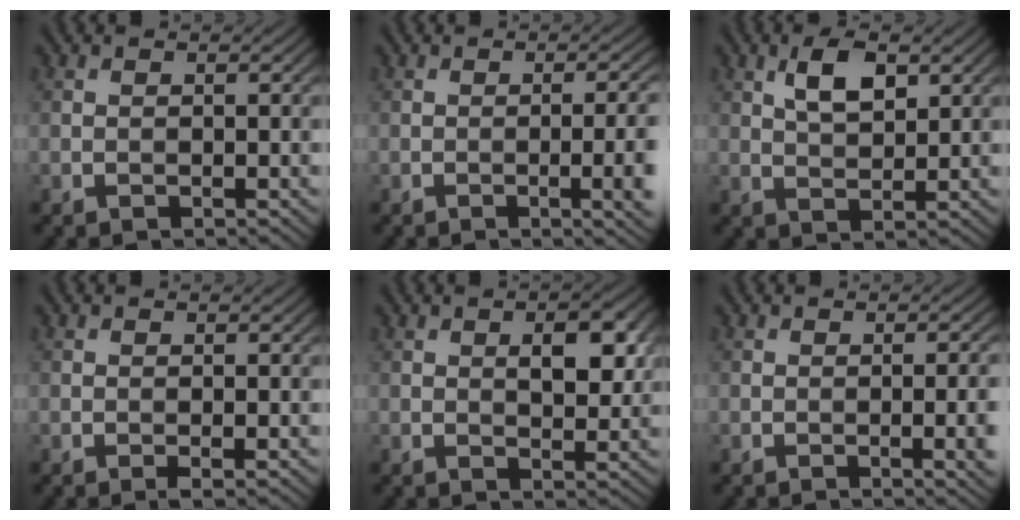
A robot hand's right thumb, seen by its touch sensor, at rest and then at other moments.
{"total": 6.8, "force": [-1.1, 2.1, 6.4], "torque": [-0.083, -0.004, -0.008]}
{"total": 4.9, "force": [2.2, 2.3, 3.7], "torque": [-0.080, 0.002, 0.042]}
{"total": 0.9, "force": [-0.3, 0.1, 0.9], "torque": [-0.019, -0.002, -0.008]}
{"total": 5.1, "force": [1.3, 2.4, 4.3], "torque": [-0.066, 0.000, 0.022]}
{"total": 4.6, "force": [-0.7, 1.2, 4.4], "torque": [-0.061, -0.002, -0.006]}